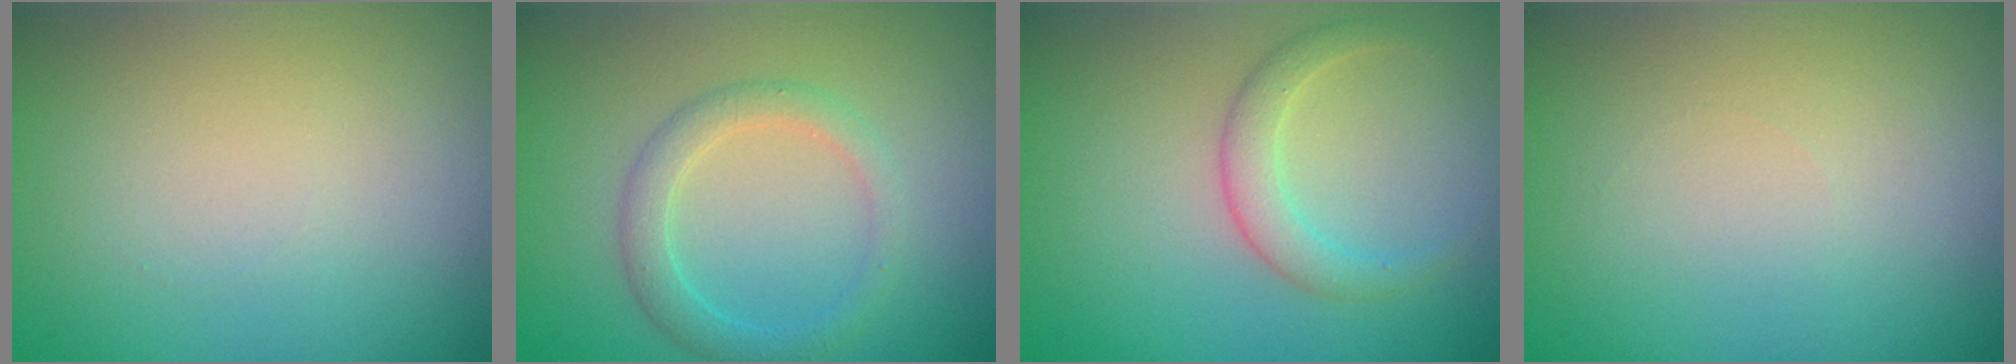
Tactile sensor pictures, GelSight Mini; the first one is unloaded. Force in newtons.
{"total": 2.4, "press": 2.4, "slide": 0.1}
{"total": 2.3, "press": 2.3, "slide": 0.1}
{"total": 0.0}